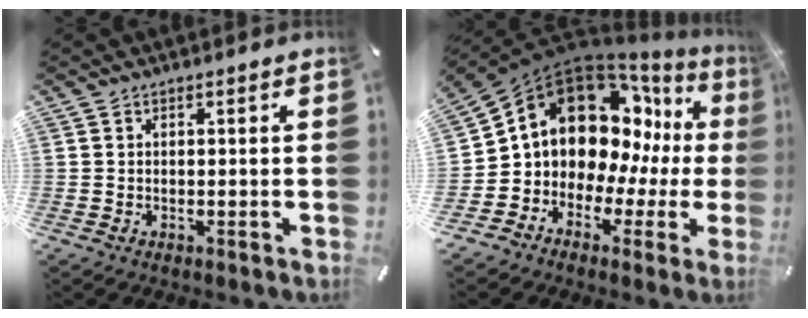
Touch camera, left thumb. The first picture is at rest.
{"total": 14.2, "force": [5.1, 11.3, 7.0], "torque": [-0.123, -0.060, 0.096]}